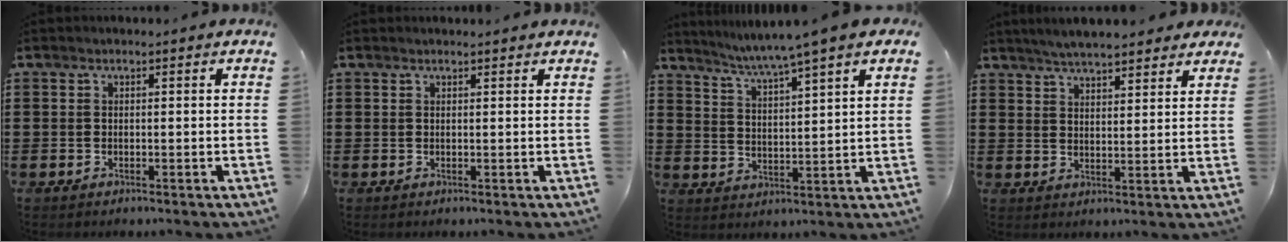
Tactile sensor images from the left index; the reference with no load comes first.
{"total": 0.7, "force": [0.7, 0.0, 0.2], "torque": [-0.006, -0.001, 0.014]}
{"total": 4.5, "force": [3.8, -1.2, 2.0], "torque": [-0.057, -0.029, 0.058]}
{"total": 4.5, "force": [4.3, 0.5, 1.1], "torque": [-0.034, -0.011, 0.079]}